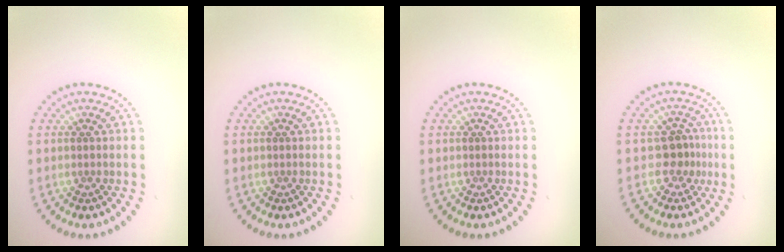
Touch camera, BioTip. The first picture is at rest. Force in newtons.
{"total": 0.0}
{"total": 0.0}
{"total": 2.3, "press": 1.7, "slide": 1.6}